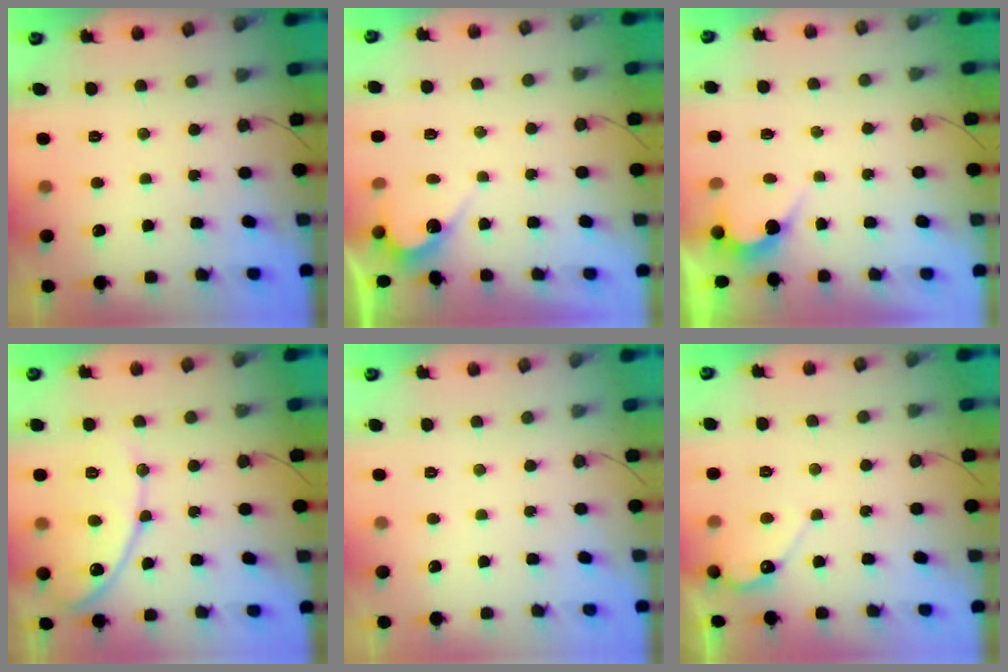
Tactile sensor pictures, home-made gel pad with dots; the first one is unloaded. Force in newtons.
{"total": 4.2, "press": 4.2, "slide": 0.3}
{"total": 2.7, "press": 2.7, "slide": 0.2}
{"total": 13.4, "press": 13.3, "slide": 1.1}
{"total": 0.0}
{"total": 6.5, "press": 6.5, "slide": 0.4}